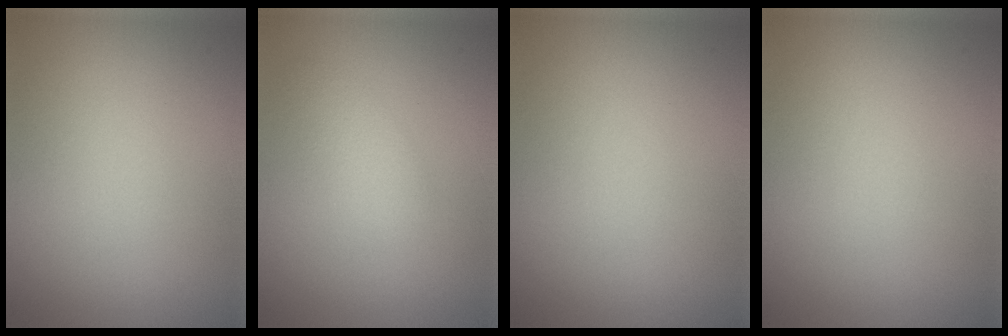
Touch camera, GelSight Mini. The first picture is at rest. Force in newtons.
{"total": 1.5, "press": 1.5, "slide": 0.0}
{"total": 0.0}
{"total": 0.0}